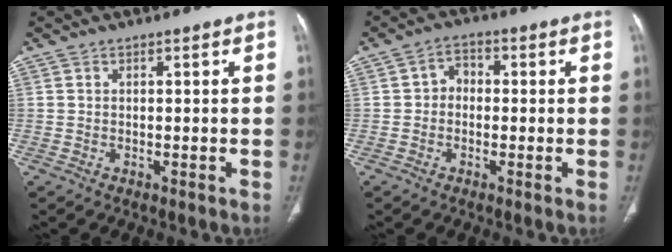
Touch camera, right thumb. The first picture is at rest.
{"total": 3.6, "force": [-0.3, 3.0, 2.1], "torque": [-0.015, 0.016, -0.018]}